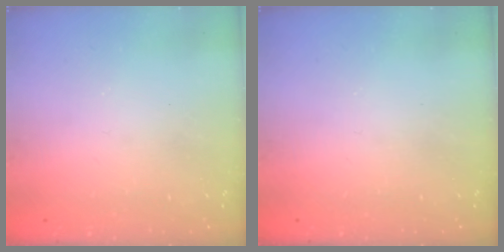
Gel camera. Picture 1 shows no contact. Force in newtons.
{"total": 0.0}